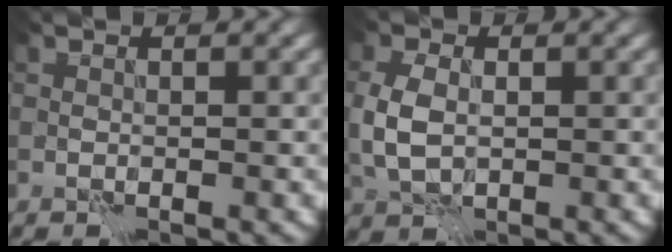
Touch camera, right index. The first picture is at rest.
{"total": 3.6, "force": [0.1, 2.4, 2.6], "torque": [-0.067, -0.003, 0.002]}